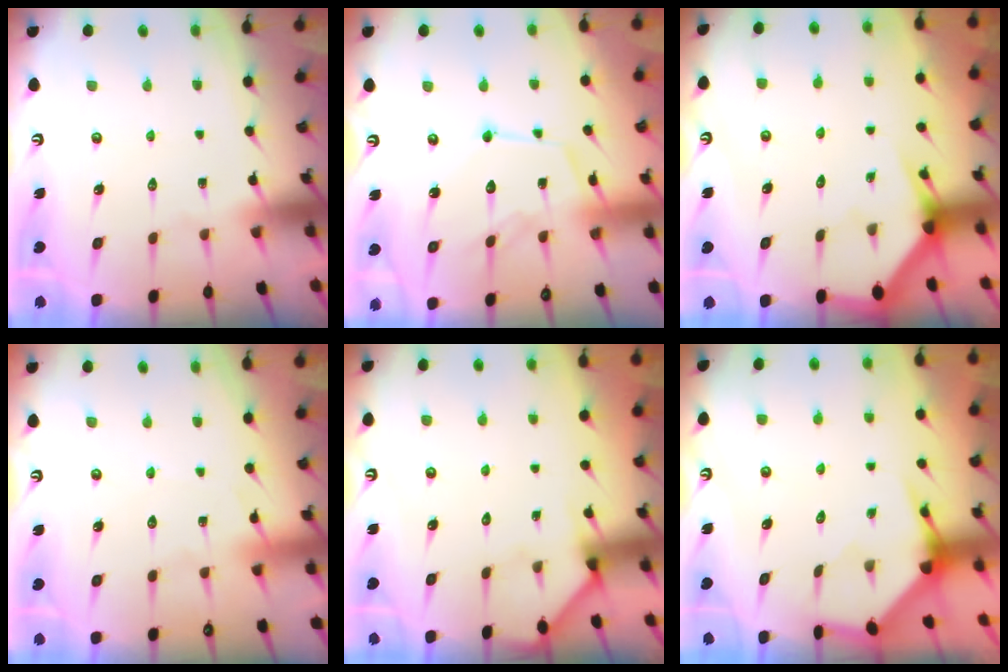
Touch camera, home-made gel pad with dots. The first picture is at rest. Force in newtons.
{"total": 12.9, "press": 12.8, "slide": 1.2}
{"total": 2.9, "press": 2.9, "slide": 0.1}
{"total": 2.6, "press": 2.5, "slide": 0.3}
{"total": 2.5, "press": 2.5, "slide": 0.1}
{"total": 4.0, "press": 3.9, "slide": 0.4}